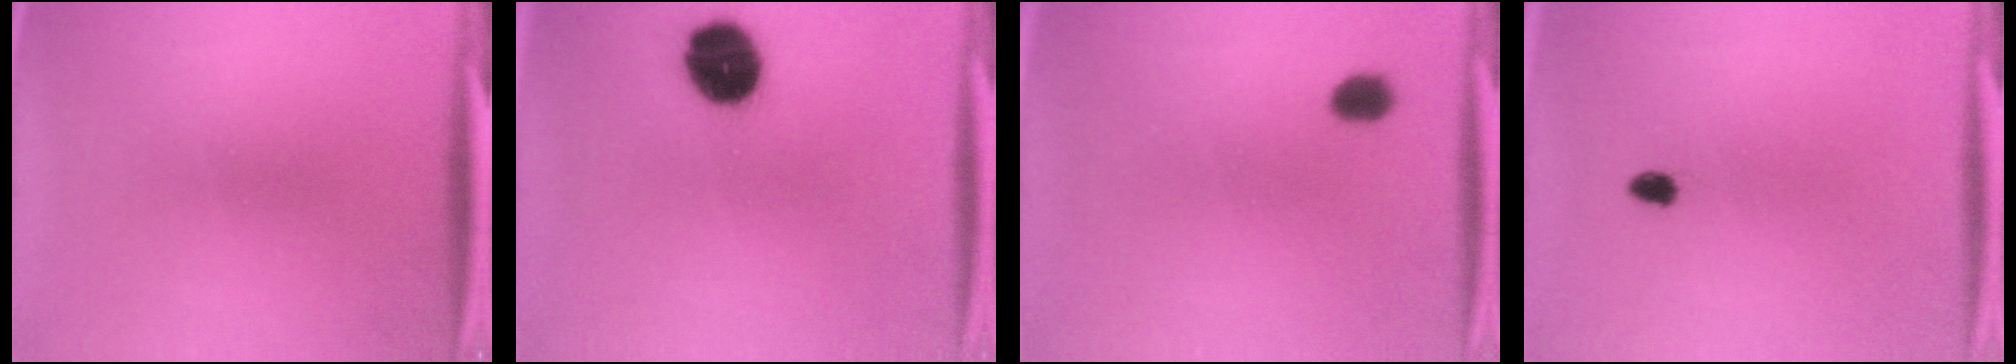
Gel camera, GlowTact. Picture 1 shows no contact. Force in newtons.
{"total": 12.4}
{"total": 2.7}
{"total": 1.4}